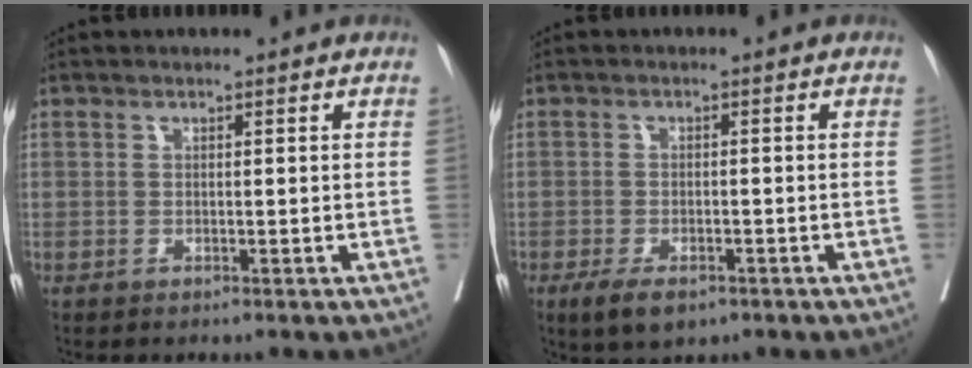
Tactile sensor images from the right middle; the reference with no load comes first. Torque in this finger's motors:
{"motor_torque": [0.64, -0.53, 0.06, 0.02]}